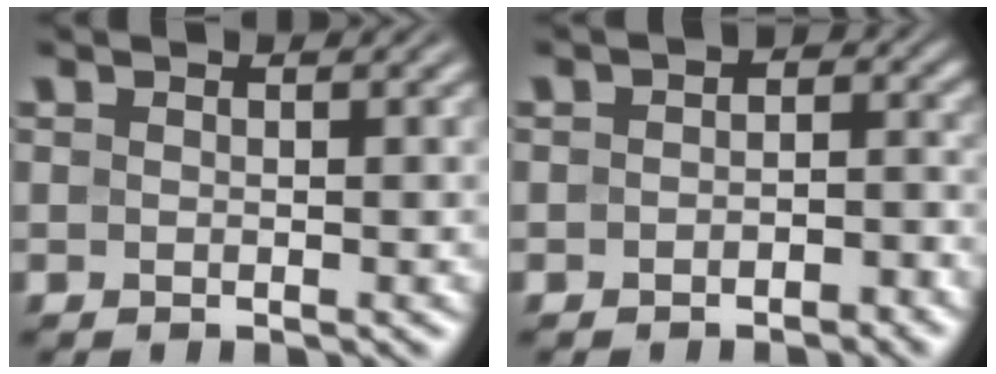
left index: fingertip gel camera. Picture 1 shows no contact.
{"total": 2.9, "force": [-1.2, 2.1, 1.7], "torque": [-0.008, 0.004, -0.027]}